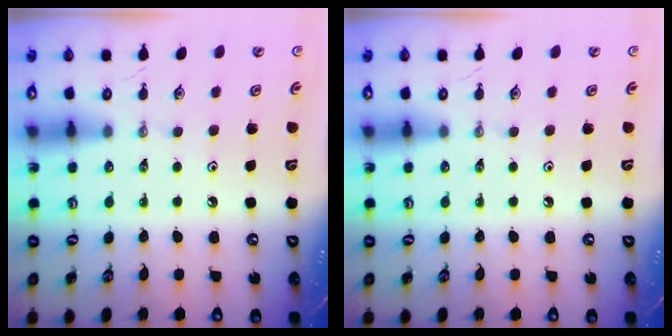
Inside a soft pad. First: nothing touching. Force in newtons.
{"total": 0.0}